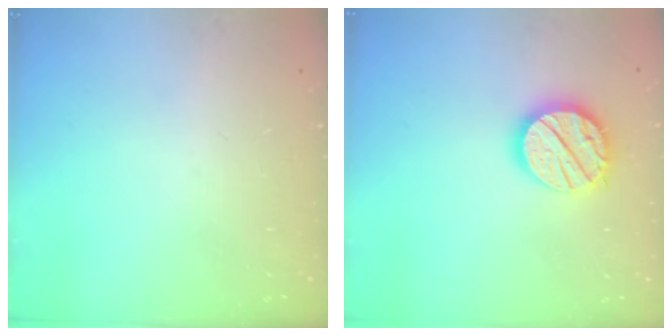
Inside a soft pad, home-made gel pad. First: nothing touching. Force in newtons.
{"total": 16.3, "press": 16.3, "slide": 1.1}